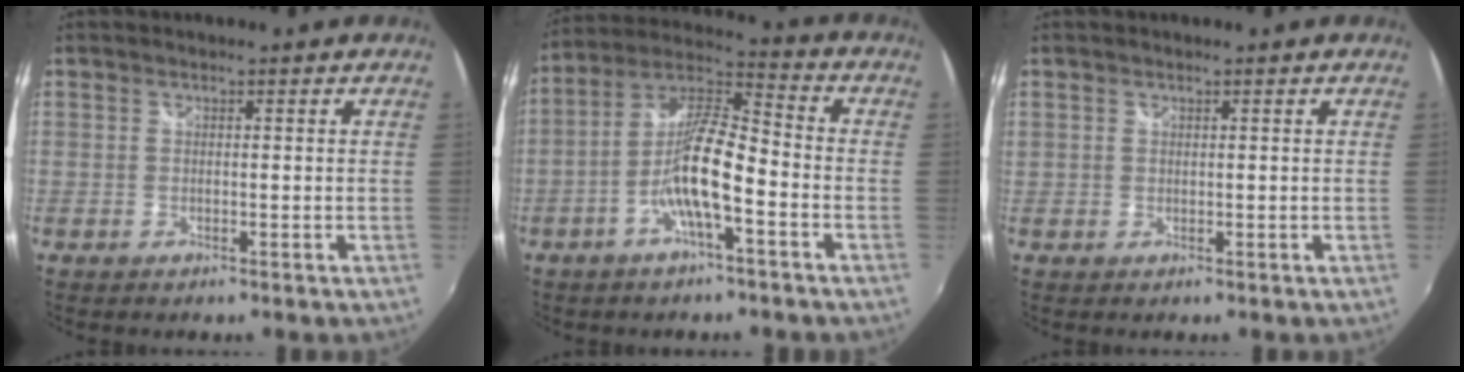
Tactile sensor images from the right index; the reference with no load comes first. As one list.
[{"total": 11.3, "force": [-4.3, 2.2, 10.2], "torque": [-0.208, 0.008, -0.085]}, {"total": 0.5, "force": [0.3, 0.4, 0.2], "torque": [-0.003, 0.000, 0.005]}]